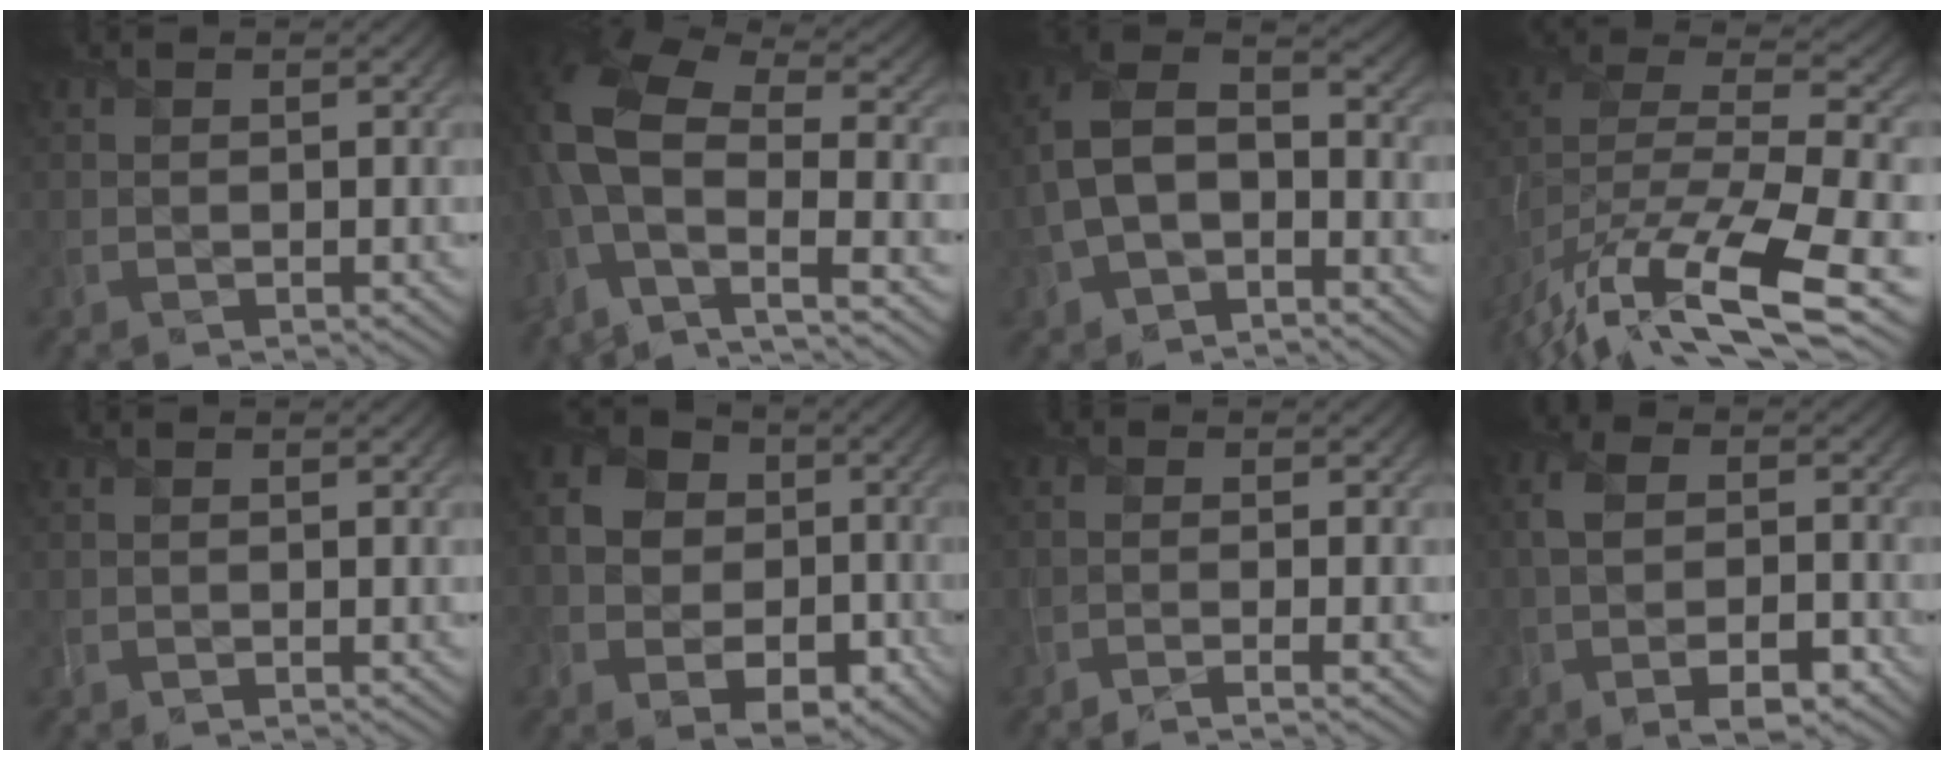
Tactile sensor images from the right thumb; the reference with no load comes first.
{"total": 15.0, "force": [-2.9, 8.7, 11.9], "torque": [-0.280, -0.022, -0.040]}
{"total": 10.7, "force": [-2.0, 6.4, 8.3], "torque": [-0.193, 0.002, -0.045]}
{"total": 17.1, "force": [-9.6, 6.0, 12.8], "torque": [-0.246, -0.001, -0.131]}
{"total": 0.0}
{"total": 12.2, "force": [-3.5, 9.6, 6.6], "torque": [-0.141, -0.046, -0.068]}
{"total": 2.5, "force": [-1.4, 0.4, 2.0], "torque": [-0.028, 0.002, -0.041]}
{"total": 7.4, "force": [-2.3, 3.7, 6.0], "torque": [-0.126, -0.007, -0.047]}